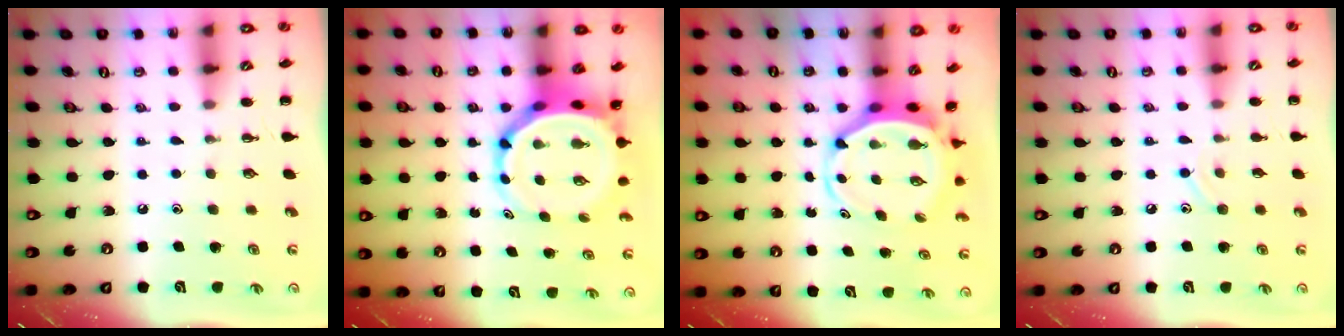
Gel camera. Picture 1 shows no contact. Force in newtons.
{"total": 7.0, "press": 6.7, "slide": 2.1}
{"total": 5.4, "press": 5.2, "slide": 1.2}
{"total": 6.5, "press": 6.1, "slide": 2.1}